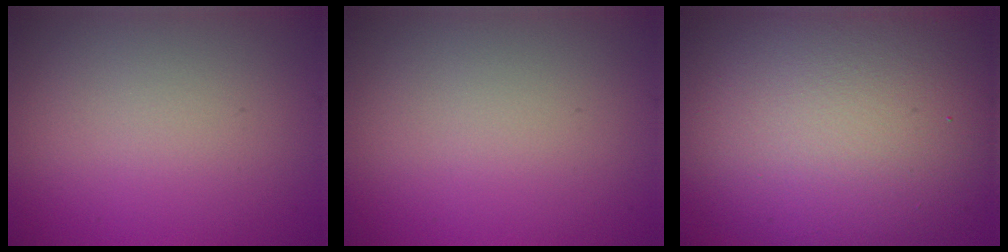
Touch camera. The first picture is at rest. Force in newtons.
{"total": 0.0}
{"total": 16.2, "press": 16.2, "slide": 1.0}